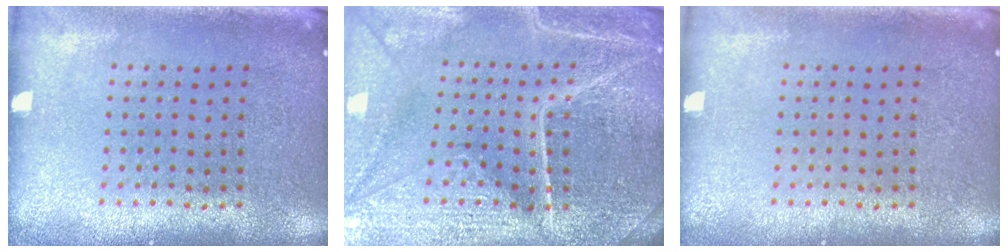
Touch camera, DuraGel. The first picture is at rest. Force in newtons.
{"total": 5.2, "press": 4.9, "slide": 1.9}
{"total": 0.0}